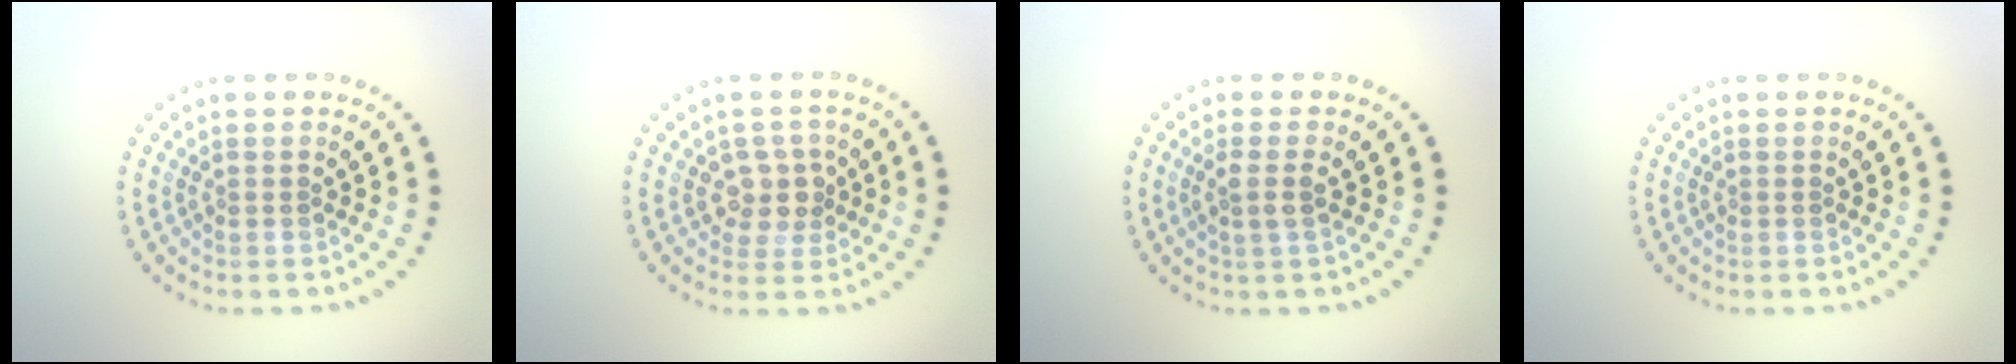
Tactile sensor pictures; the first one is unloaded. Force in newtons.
{"total": 2.7, "press": 2.3, "slide": 1.3}
{"total": 1.5, "press": 1.3, "slide": 0.9}
{"total": 0.0}